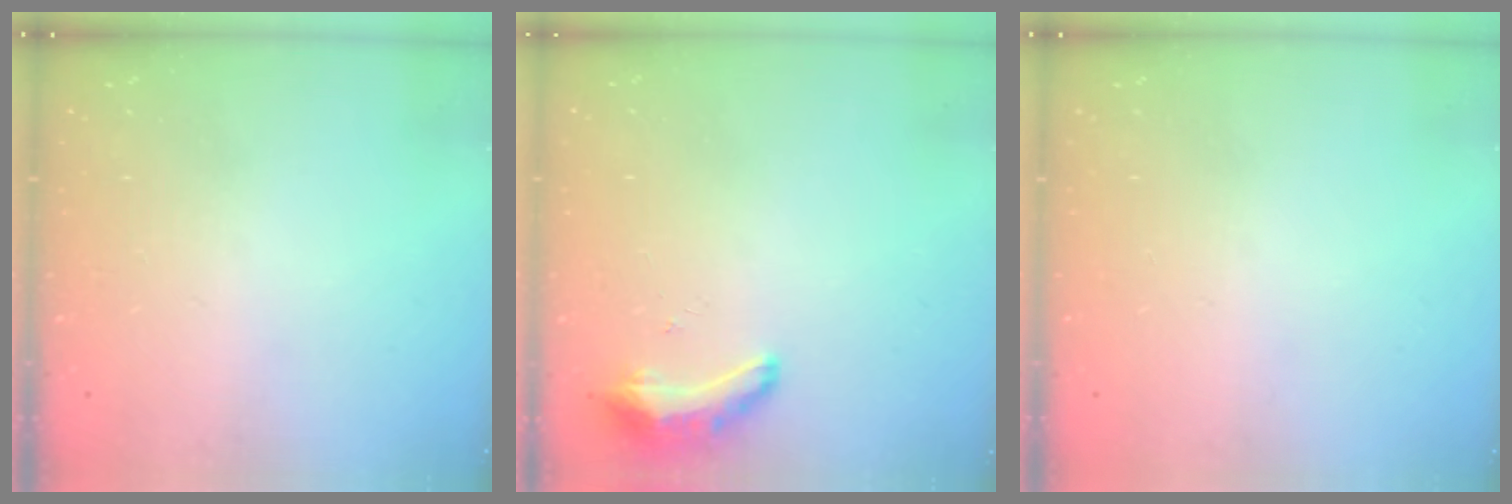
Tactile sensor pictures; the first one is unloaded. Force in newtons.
{"total": 8.8, "press": 8.7, "slide": 1.3}
{"total": 0.0}